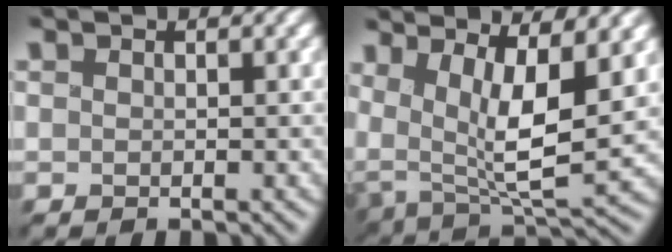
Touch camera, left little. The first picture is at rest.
{"total": 9.9, "force": [2.8, 4.5, 8.3], "torque": [-0.156, -0.015, 0.049]}